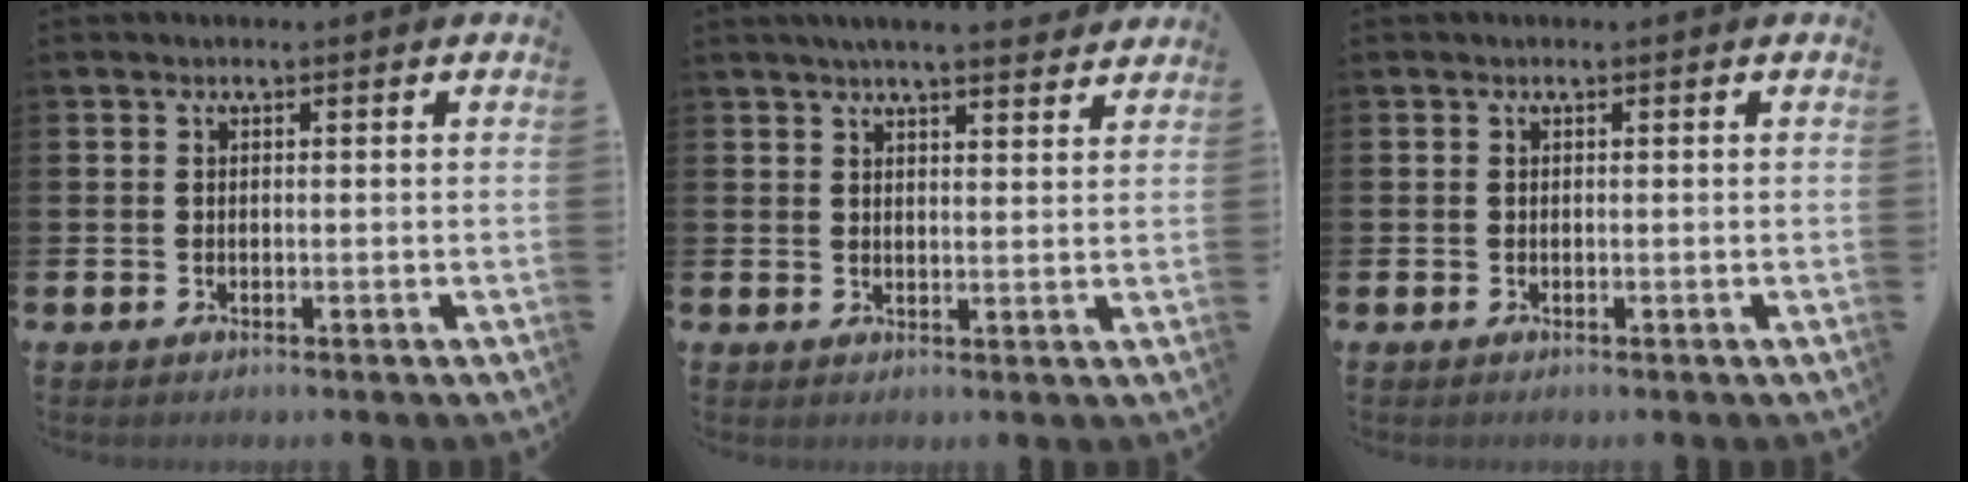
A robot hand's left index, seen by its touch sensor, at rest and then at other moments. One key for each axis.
{"total": 4.6, "fx": 4.4, "fy": 0.2, "fz": 1.4, "tx": -0.028, "ty": -0.018, "tz": 0.078}
{"total": 0.0}